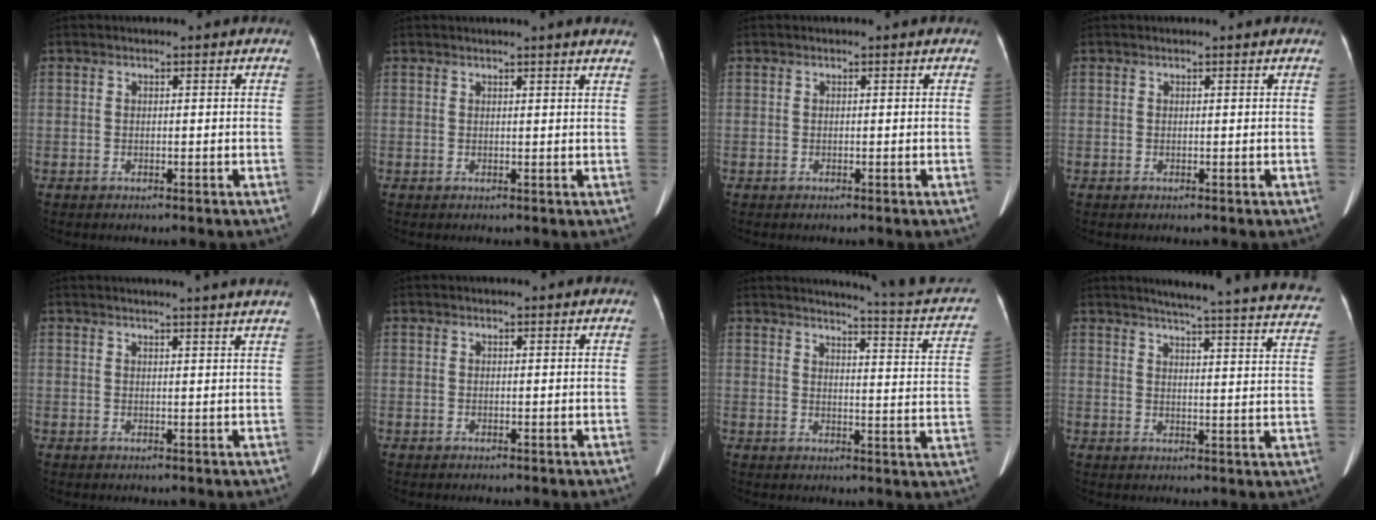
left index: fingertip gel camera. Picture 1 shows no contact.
{"total": 5.0, "force": [4.5, -0.4, 2.2], "torque": [-0.028, 0.007, 0.037]}
{"total": 0.0}
{"total": 0.5, "force": [0.5, 0.0, 0.1], "torque": [-0.007, 0.002, 0.004]}
{"total": 8.3, "force": [7.5, -1.1, 3.3], "torque": [-0.038, -0.006, 0.067]}
{"total": 1.3, "force": [1.3, 0.1, 0.2], "torque": [-0.012, 0.007, 0.013]}
{"total": 13.8, "force": [13.0, -0.6, 4.6], "torque": [-0.058, -0.079, 0.126]}
{"total": 23.5, "force": [20.9, 1.2, 10.6], "torque": [-0.138, -0.056, 0.226]}